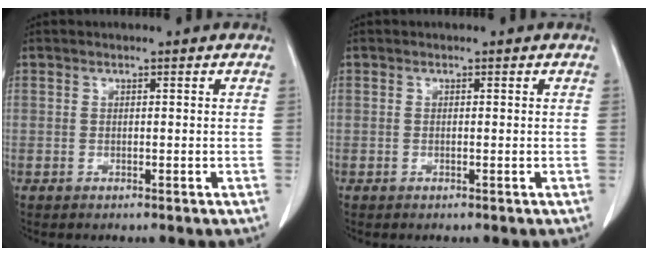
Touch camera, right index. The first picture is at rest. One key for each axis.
{"total": 0.0}